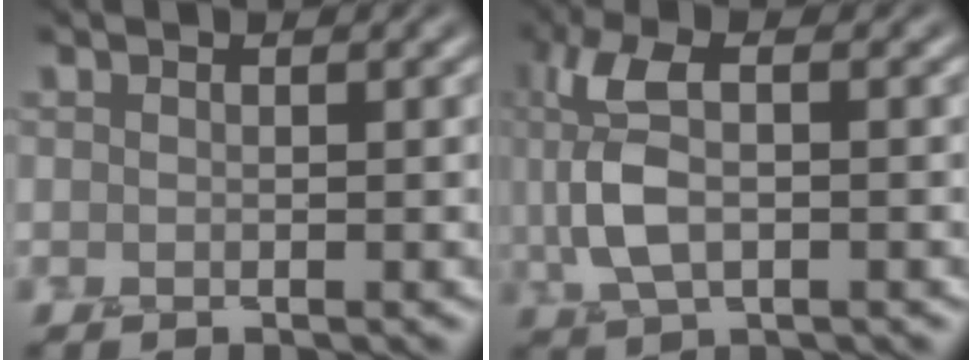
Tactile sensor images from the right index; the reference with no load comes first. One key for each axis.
{"total": 6.0, "fx": 0.8, "fy": 2.8, "fz": 5.2, "tx": -0.121, "ty": 0.006, "tz": 0.011}